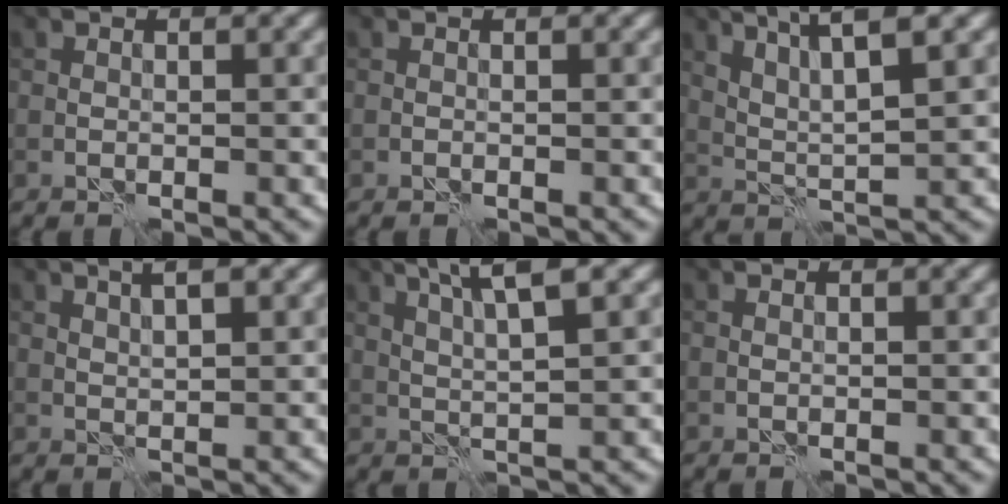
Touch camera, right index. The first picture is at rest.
{"total": 0.0}
{"total": 5.4, "force": [3.3, 0.8, 4.2], "torque": [-0.079, 0.005, 0.064]}
{"total": 2.8, "force": [1.6, 0.7, 2.2], "torque": [-0.026, 0.000, 0.021]}
{"total": 4.7, "force": [2.4, 0.5, 4.1], "torque": [-0.083, 0.007, 0.047]}
{"total": 0.0}